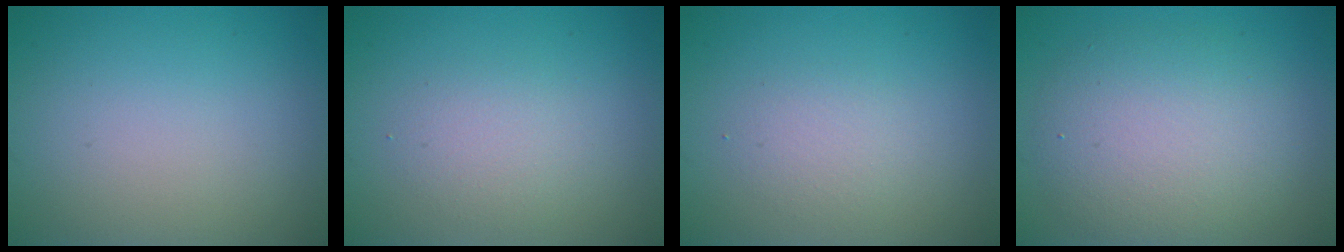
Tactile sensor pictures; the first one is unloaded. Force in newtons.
{"total": 2.1, "press": 2.1, "slide": 0.1}
{"total": 1.5, "press": 1.5, "slide": 0.1}
{"total": 6.0, "press": 6.0, "slide": 0.5}